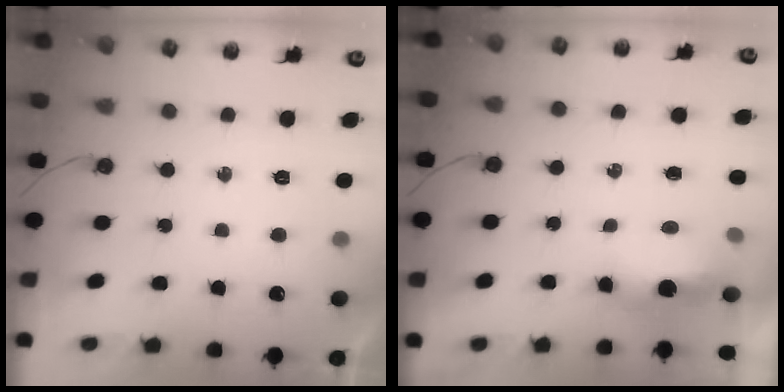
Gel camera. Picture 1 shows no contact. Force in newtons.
{"total": 5.7, "press": 5.6, "slide": 0.9}